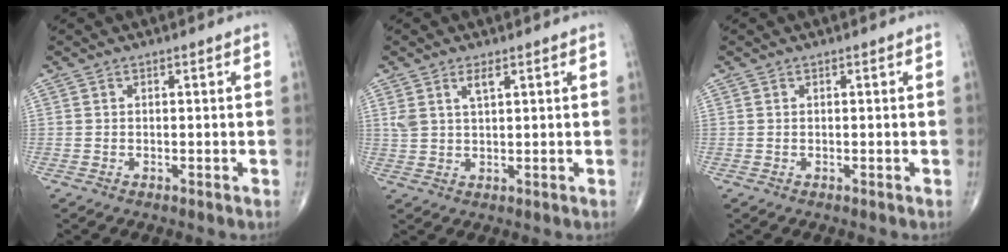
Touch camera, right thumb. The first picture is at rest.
{"total": 3.6, "force": [1.9, 1.3, 2.7], "torque": [-0.056, -0.003, 0.042]}
{"total": 0.0}